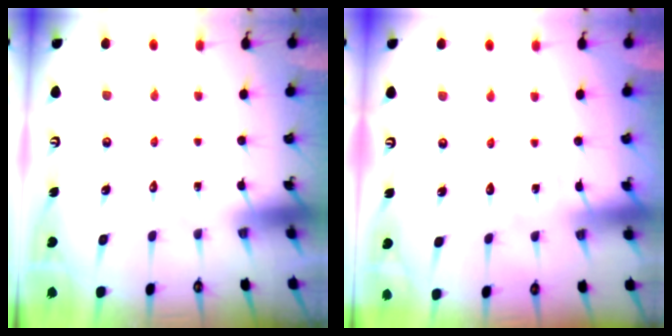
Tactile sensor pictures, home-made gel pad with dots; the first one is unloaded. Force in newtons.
{"total": 2.8, "press": 2.8, "slide": 0.1}